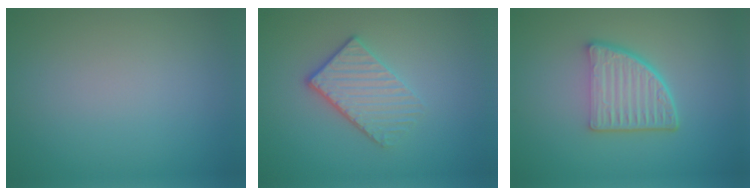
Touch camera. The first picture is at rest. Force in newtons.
{"total": 3.8, "press": 3.1, "slide": 2.1}
{"total": 5.4, "press": 3.8, "slide": 3.8}